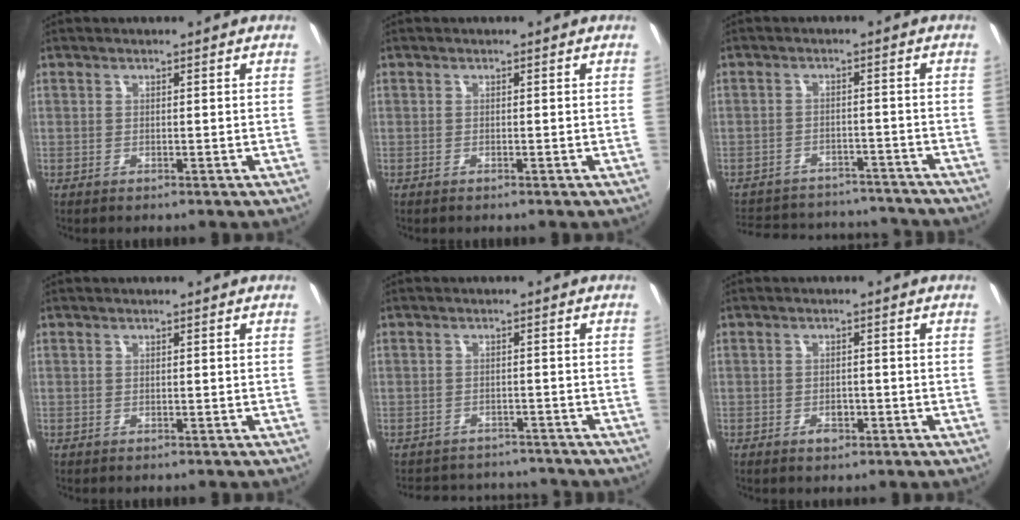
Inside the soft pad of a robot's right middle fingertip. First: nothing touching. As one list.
[{"total": 0.0}, {"total": 18.1, "force": [-15.4, 7.6, 5.8], "torque": [-0.137, 0.037, -0.194]}, {"total": 0.0}, {"total": 9.4, "force": [-8.4, 3.7, 2.0], "torque": [-0.050, 0.019, -0.113]}, {"total": 2.3, "force": [-1.4, 1.5, 1.2], "torque": [-0.022, 0.001, -0.020]}]